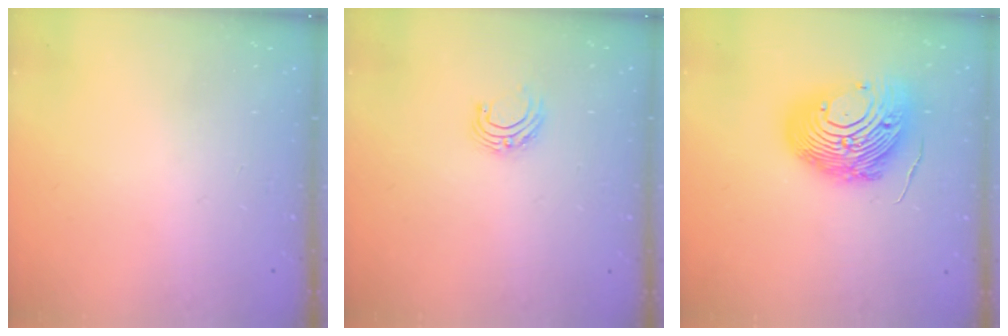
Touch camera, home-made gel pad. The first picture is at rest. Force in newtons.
{"total": 5.9, "press": 5.9, "slide": 0.5}
{"total": 17.6, "press": 17.5, "slide": 2.2}